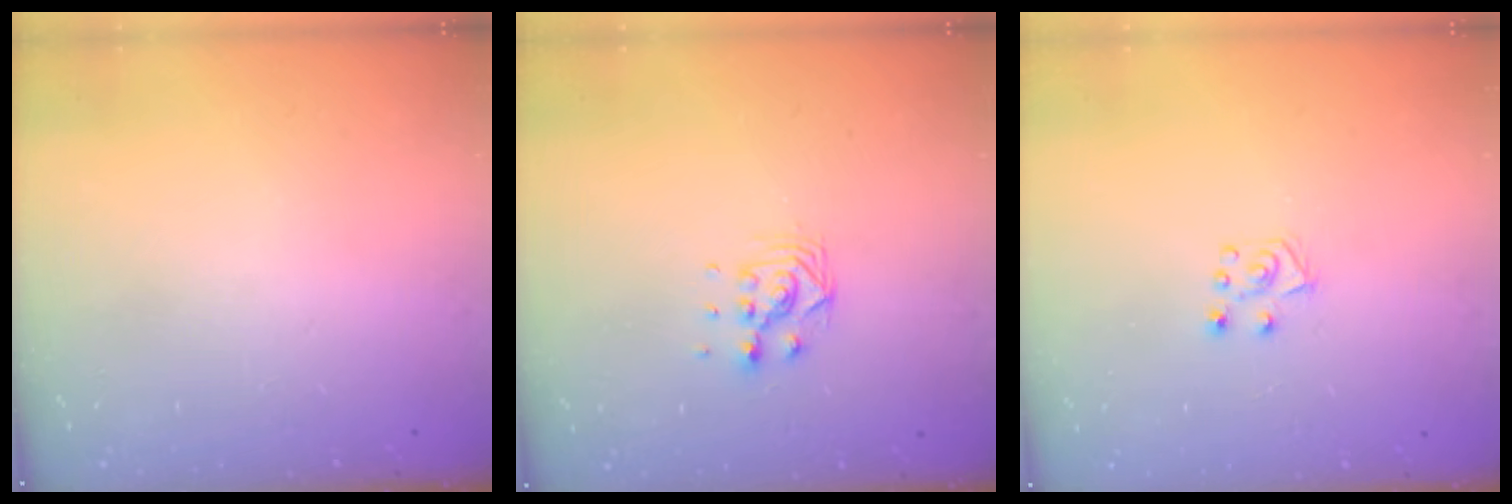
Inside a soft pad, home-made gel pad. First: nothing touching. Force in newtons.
{"total": 6.8, "press": 6.8, "slide": 0.4}
{"total": 5.0, "press": 4.9, "slide": 0.4}